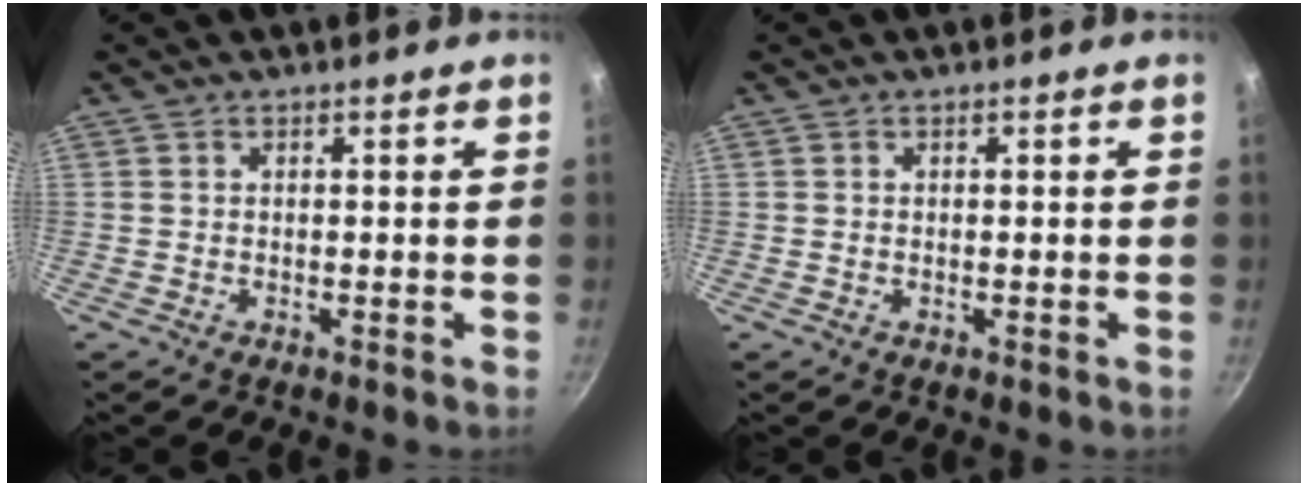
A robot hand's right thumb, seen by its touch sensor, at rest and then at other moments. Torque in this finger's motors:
{"motor_torque": [0.12, -0.20, -0.03, -0.19, 0.02]}